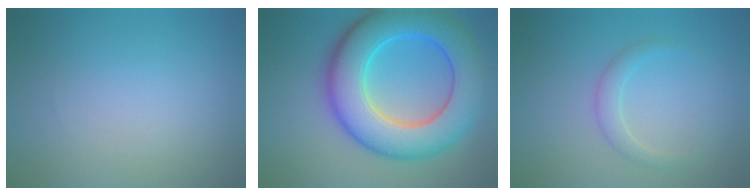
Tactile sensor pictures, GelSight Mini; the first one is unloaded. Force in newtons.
{"total": 11.0, "press": 11.0, "slide": 0.2}
{"total": 1.5, "press": 1.5, "slide": 0.1}